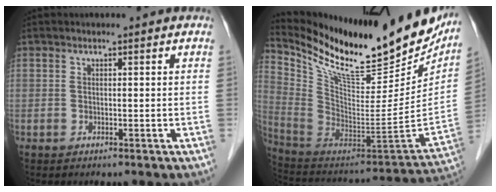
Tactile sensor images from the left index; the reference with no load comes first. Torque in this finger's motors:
{"motor_torque": [0.57, -0.67, 0.10, 0.04]}